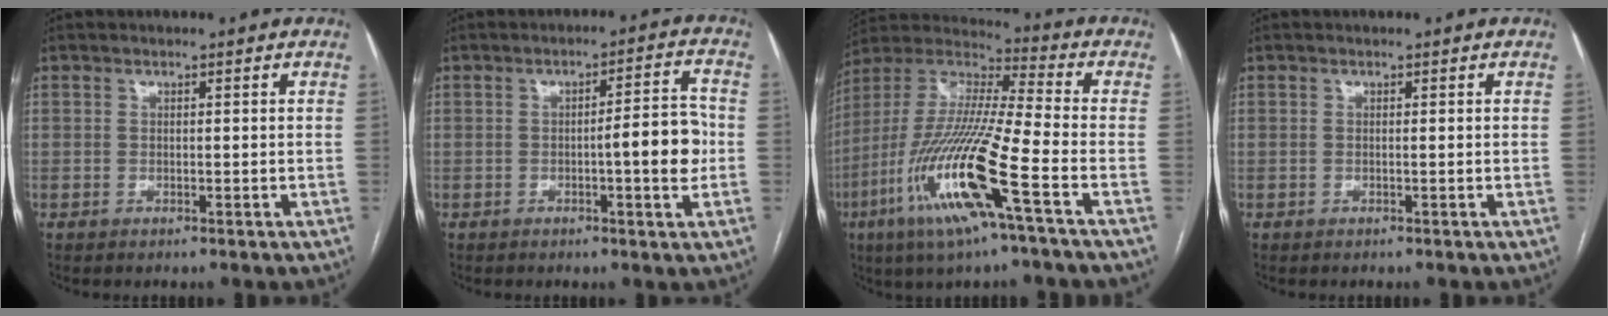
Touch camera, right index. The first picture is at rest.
{"total": 6.8, "force": [-1.0, 1.0, 6.7], "torque": [-0.085, 0.013, -0.015]}
{"total": 19.0, "force": [-7.9, 0.8, 17.2], "torque": [-0.374, -0.028, -0.157]}
{"total": 0.0}